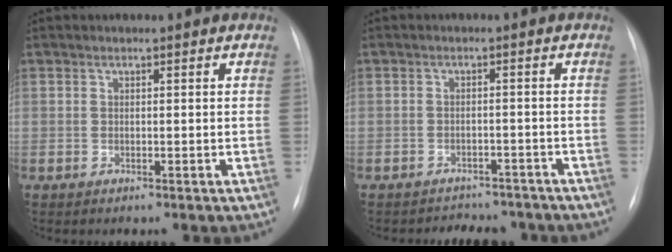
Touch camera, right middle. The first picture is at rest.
{"total": 6.7, "force": [-6.2, 2.6, 0.2], "torque": [0.002, 0.011, -0.072]}